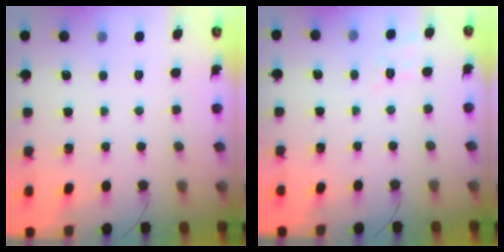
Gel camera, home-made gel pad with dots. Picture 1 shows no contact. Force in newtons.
{"total": 2.8, "press": 2.0, "slide": 2.0}